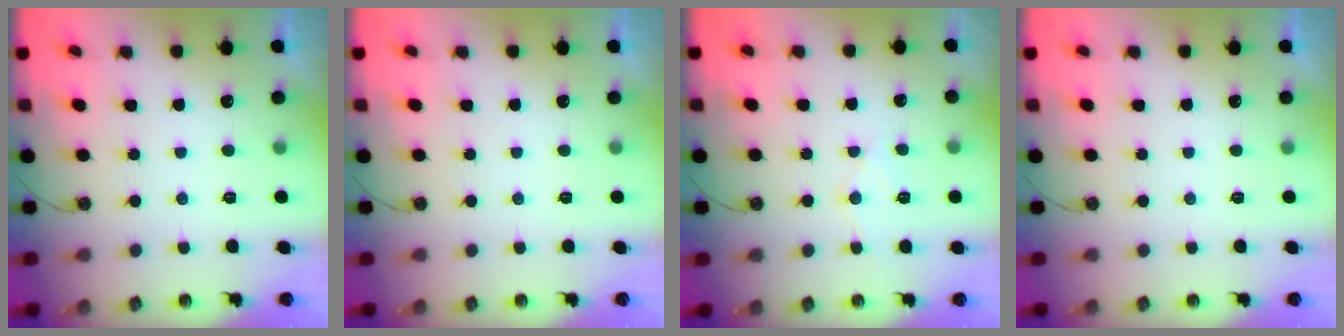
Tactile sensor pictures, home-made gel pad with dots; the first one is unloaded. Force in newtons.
{"total": 0.0}
{"total": 7.4, "press": 7.4, "slide": 0.6}
{"total": 0.0}